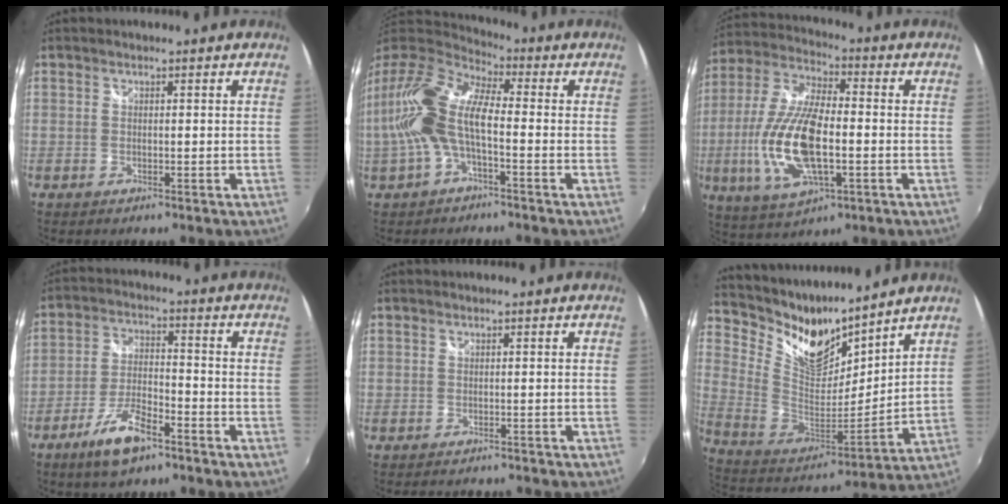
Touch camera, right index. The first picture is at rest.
{"total": 15.6, "force": [-2.3, 6.8, 13.9], "torque": [-0.286, 0.009, -0.049]}
{"total": 17.6, "force": [-3.4, 6.8, 15.9], "torque": [-0.332, -0.008, -0.063]}
{"total": 9.3, "force": [-6.2, 3.1, 6.3], "torque": [-0.137, -0.004, -0.113]}
{"total": 2.2, "force": [-1.8, 1.2, 0.4], "torque": [-0.003, 0.001, -0.025]}
{"total": 15.4, "force": [12.6, 6.0, 6.6], "torque": [-0.153, -0.018, 0.241]}